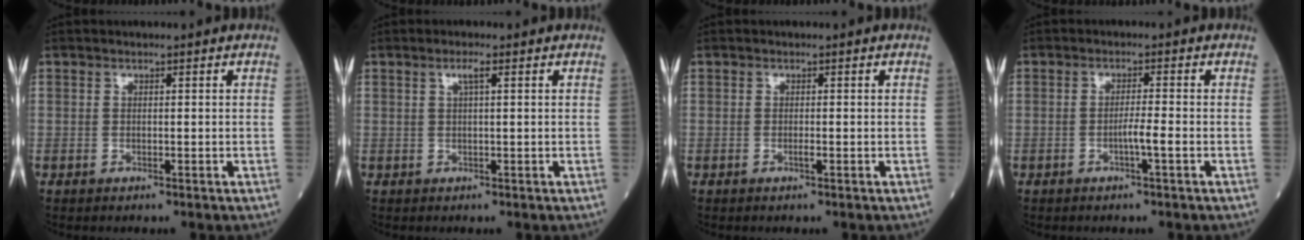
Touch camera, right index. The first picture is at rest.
{"total": 1.8, "force": [0.8, 0.0, 1.6], "torque": [-0.033, 0.003, 0.014]}
{"total": 0.5, "force": [-0.2, 0.0, 0.5], "torque": [-0.011, -0.001, -0.004]}
{"total": 2.3, "force": [-0.9, -0.4, 2.1], "torque": [-0.037, 0.000, -0.019]}